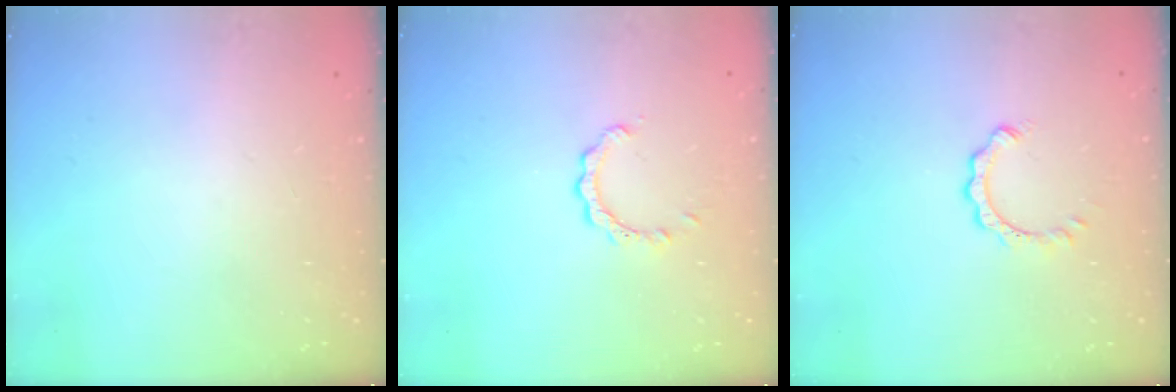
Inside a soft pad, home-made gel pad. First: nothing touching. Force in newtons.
{"total": 3.0, "press": 3.0, "slide": 0.1}
{"total": 3.8, "press": 3.8, "slide": 0.2}